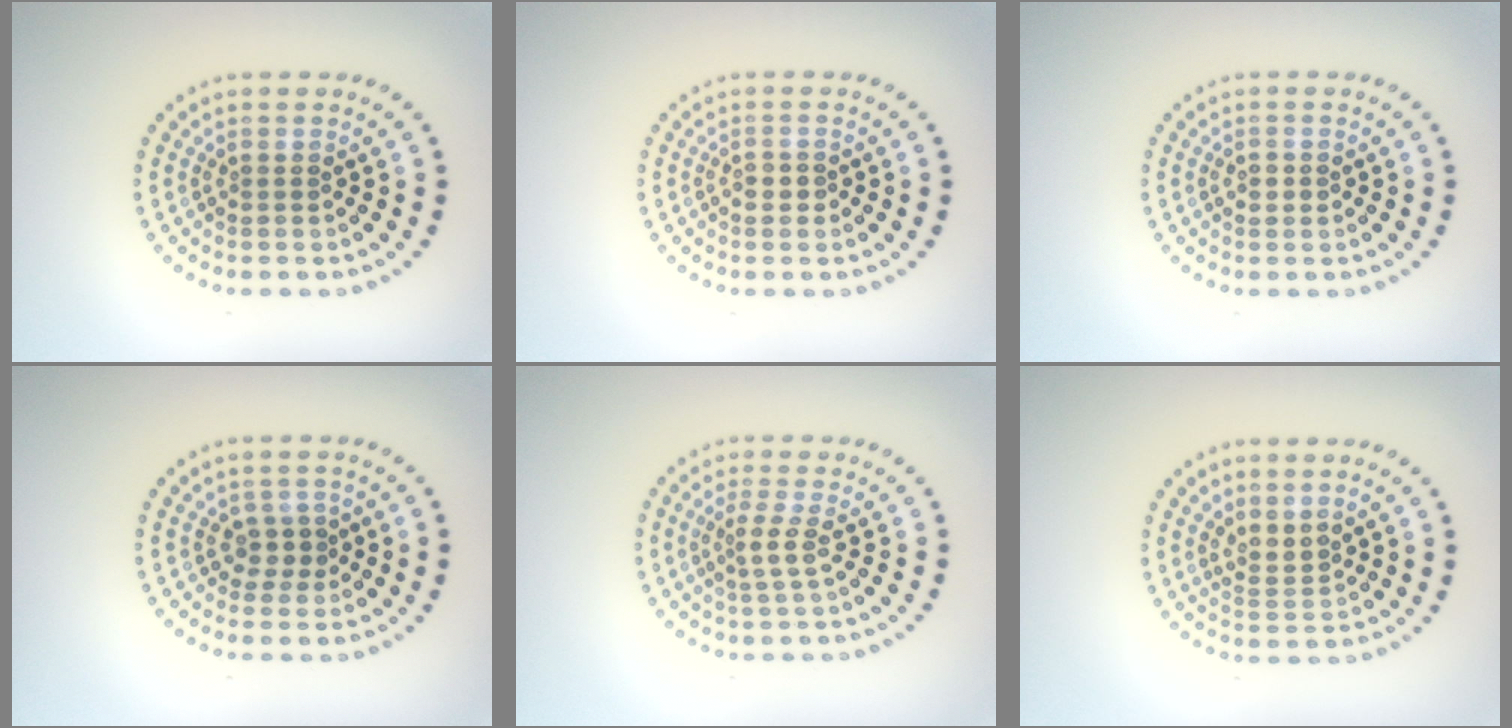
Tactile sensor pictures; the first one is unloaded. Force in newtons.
{"total": 1.3, "press": 1.3, "slide": 0.3}
{"total": 0.9, "press": 0.8, "slide": 0.3}
{"total": 1.7, "press": 1.5, "slide": 0.9}
{"total": 1.7, "press": 1.3, "slide": 1.1}
{"total": 2.1, "press": 1.6, "slide": 1.3}